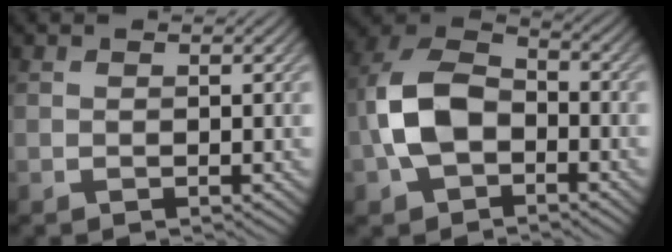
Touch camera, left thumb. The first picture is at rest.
{"total": 9.9, "force": [-2.6, 6.4, 7.0], "torque": [-0.164, 0.006, -0.063]}